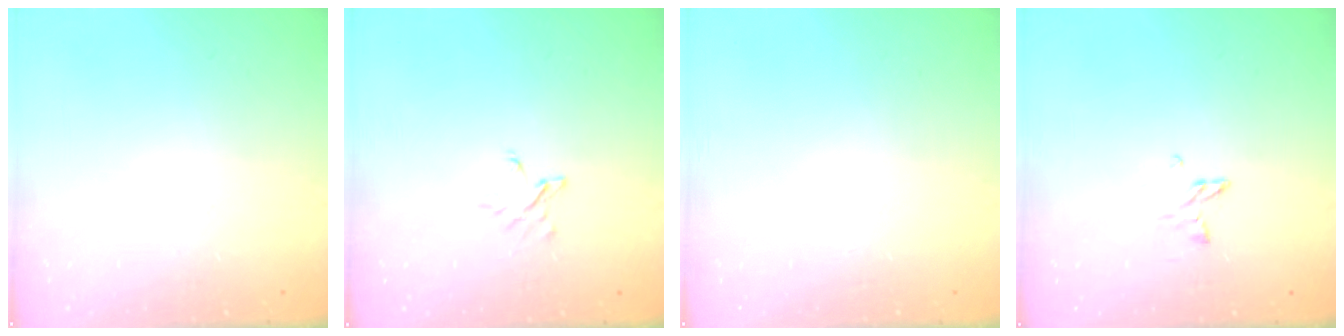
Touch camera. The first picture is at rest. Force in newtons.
{"total": 4.0, "press": 4.0, "slide": 0.5}
{"total": 0.0}
{"total": 3.2, "press": 3.2, "slide": 0.3}